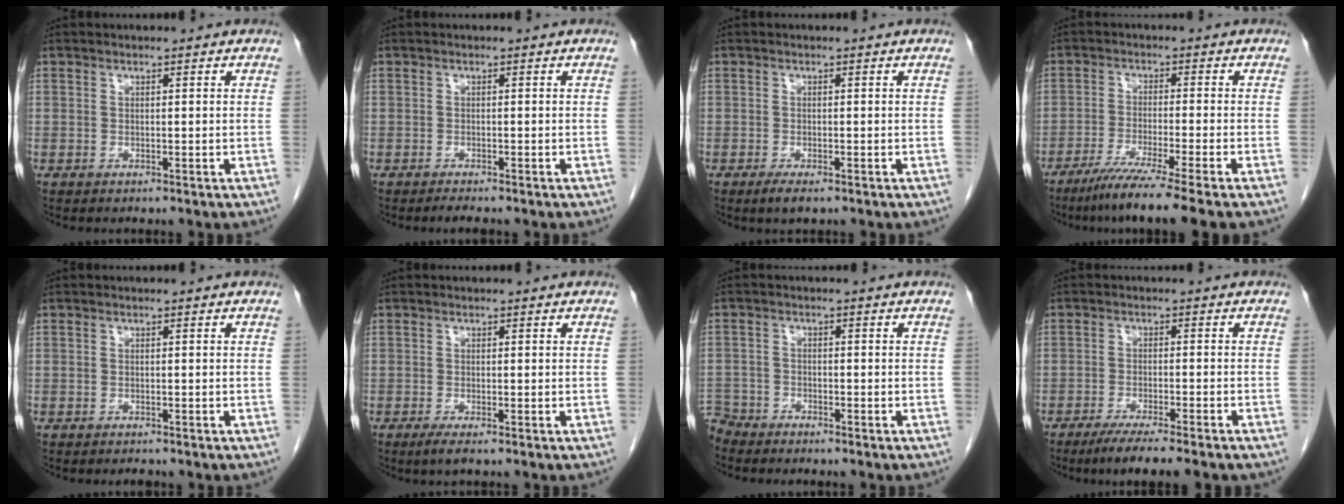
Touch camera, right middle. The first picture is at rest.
{"total": 1.7, "force": [-1.5, -0.1, 0.9], "torque": [-0.013, -0.004, -0.020]}
{"total": 2.2, "force": [-1.4, 0.5, 1.6], "torque": [-0.028, -0.005, -0.022]}
{"total": 9.4, "force": [-7.1, -1.9, 5.9], "torque": [-0.092, -0.031, -0.115]}
{"total": 0.6, "force": [-0.6, 0.0, 0.1], "torque": [-0.008, -0.002, -0.007]}
{"total": 1.6, "force": [-1.0, 0.0, 1.3], "torque": [-0.028, -0.007, -0.020]}
{"total": 4.3, "force": [-4.1, 1.1, -0.3], "torque": [0.008, -0.008, -0.082]}
{"total": 8.2, "force": [-6.4, -0.1, 5.0], "torque": [-0.070, -0.018, -0.095]}